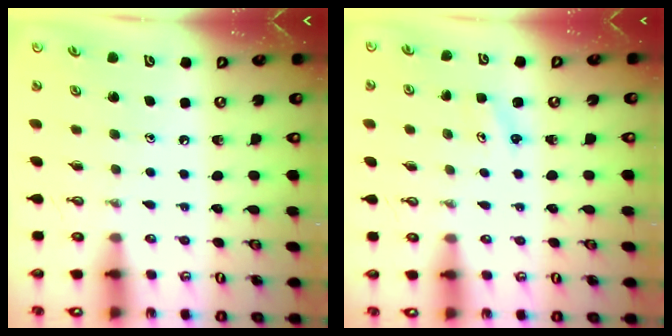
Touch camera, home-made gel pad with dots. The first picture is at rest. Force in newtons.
{"total": 2.5, "press": 2.5, "slide": 0.3}